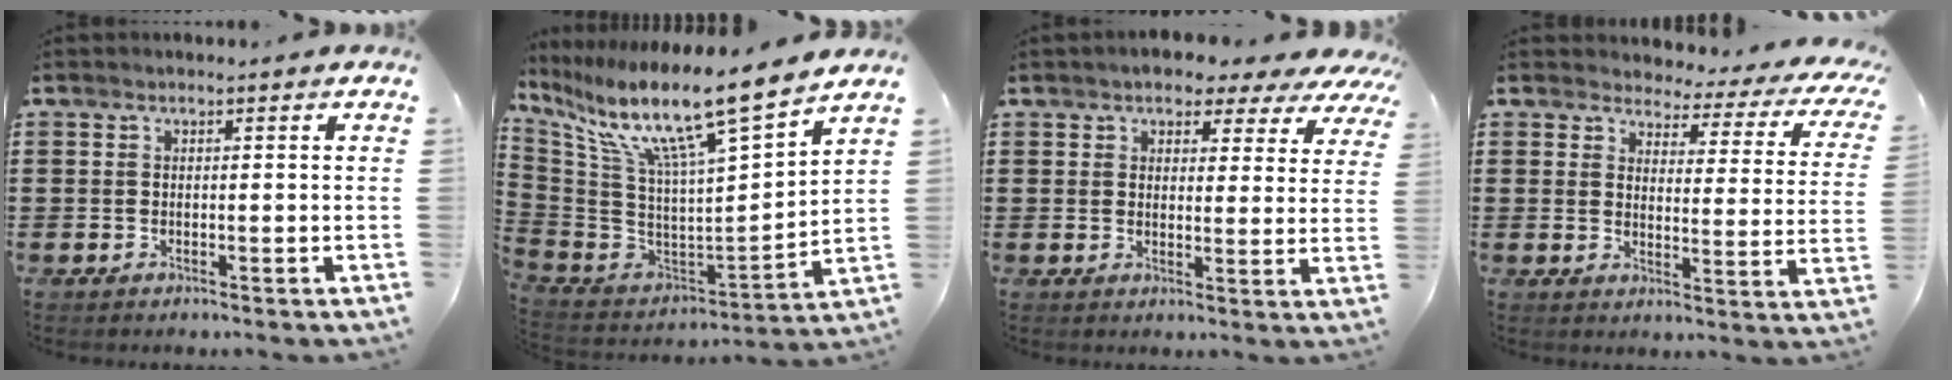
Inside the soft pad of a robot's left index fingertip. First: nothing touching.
{"total": 13.6, "force": [9.6, 0.9, 9.6], "torque": [-0.202, -0.067, 0.153]}
{"total": 4.2, "force": [3.7, 1.6, 1.2], "torque": [-0.036, -0.013, 0.061]}
{"total": 3.0, "force": [2.6, 1.1, 0.9], "torque": [-0.037, -0.017, 0.039]}